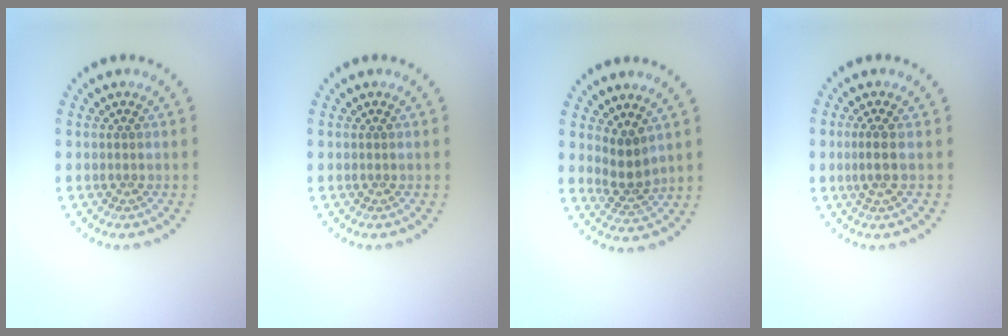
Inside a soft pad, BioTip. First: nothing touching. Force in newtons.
{"total": 0.0}
{"total": 2.5, "press": 2.0, "slide": 1.6}
{"total": 1.8, "press": 1.3, "slide": 1.2}